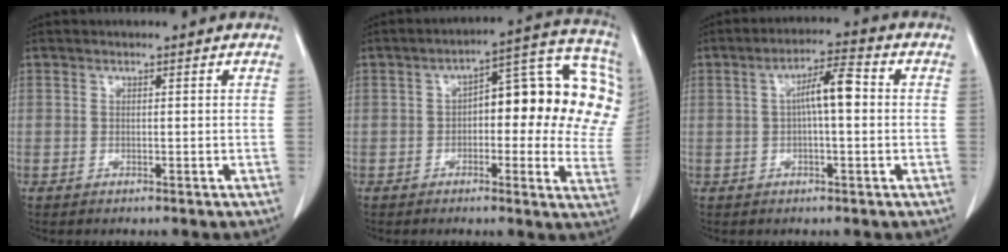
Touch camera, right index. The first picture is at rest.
{"total": 19.7, "force": [2.9, 7.4, 18.1], "torque": [-0.203, 0.054, 0.036]}
{"total": 6.1, "force": [0.4, 1.1, 6.0], "torque": [-0.105, 0.019, 0.004]}